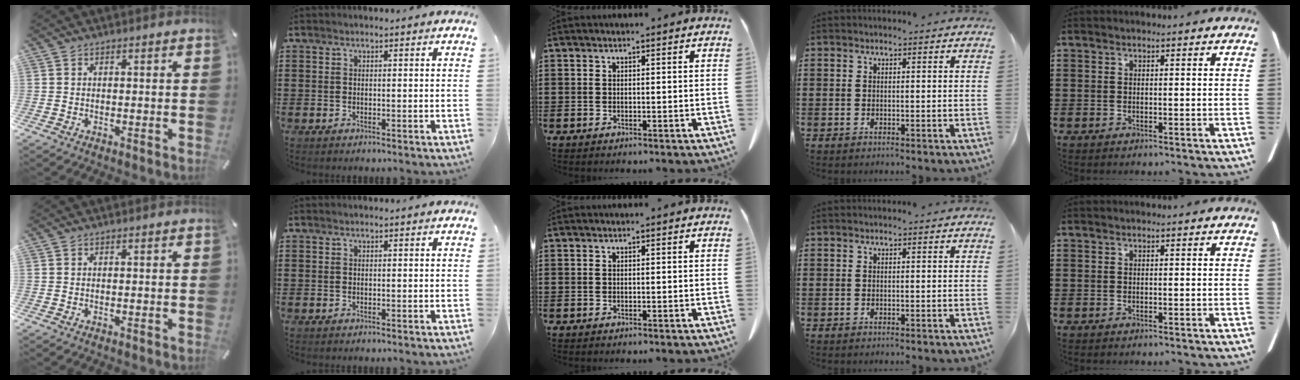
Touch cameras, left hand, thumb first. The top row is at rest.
{}